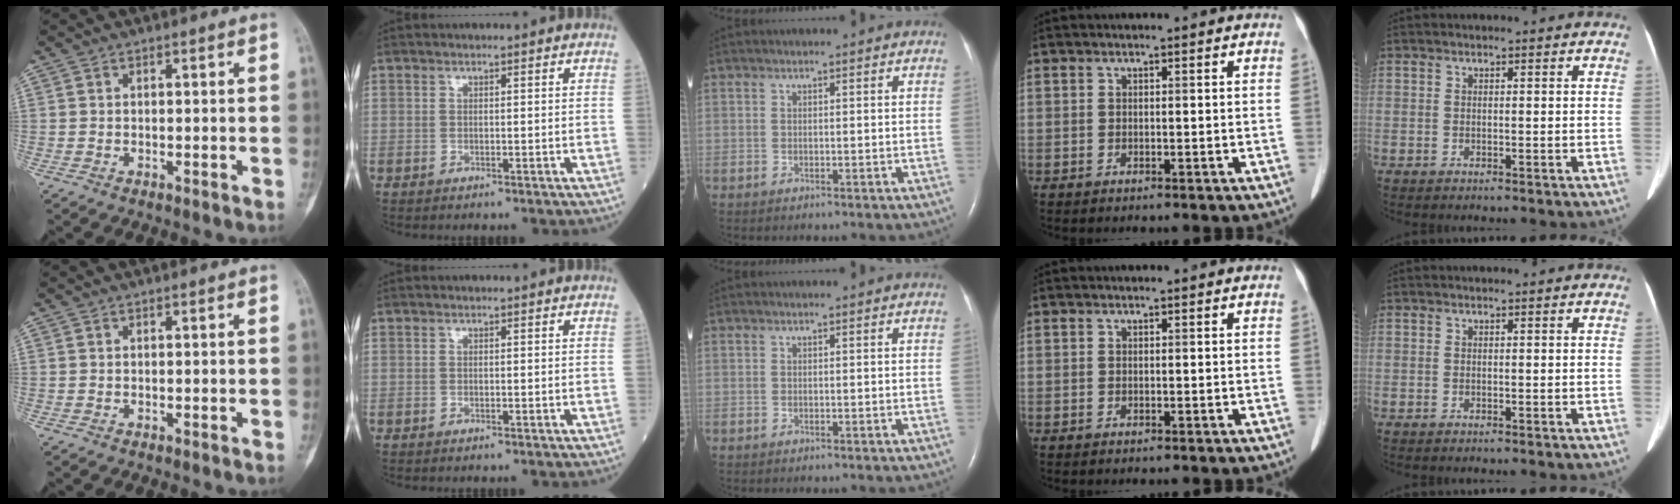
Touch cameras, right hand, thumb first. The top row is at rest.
{}